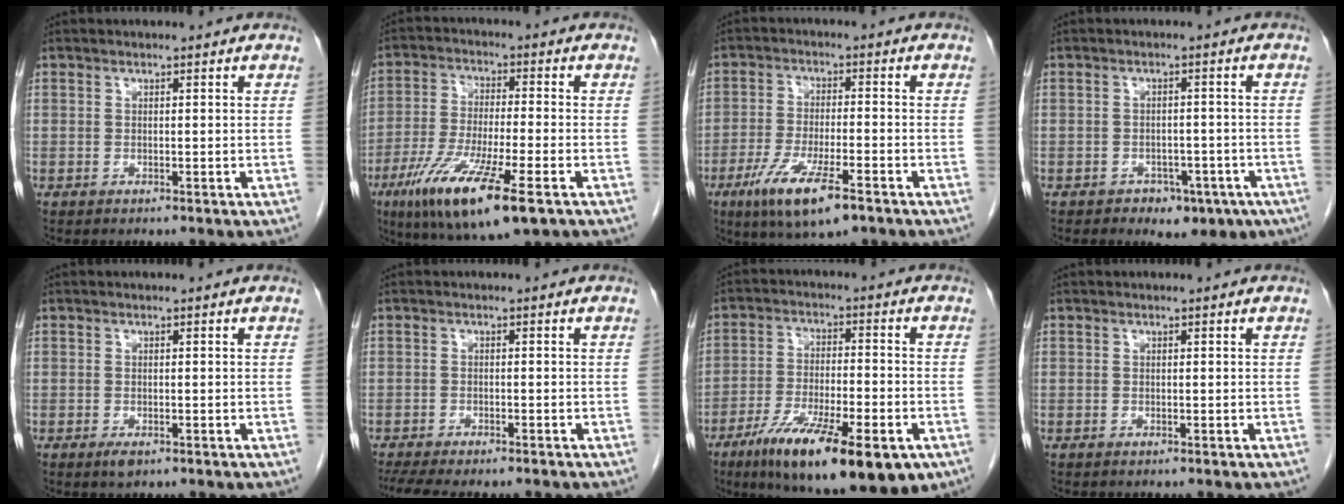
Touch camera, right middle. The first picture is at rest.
{"total": 15.1, "force": [-7.8, 2.0, 12.8], "torque": [-0.241, -0.038, -0.132]}
{"total": 10.4, "force": [-5.9, 2.1, 8.4], "torque": [-0.159, -0.023, -0.097]}
{"total": 6.6, "force": [-4.1, 4.5, 2.7], "torque": [-0.019, 0.012, -0.049]}
{"total": 1.4, "force": [-0.8, 0.6, 1.1], "torque": [-0.018, -0.001, -0.009]}
{"total": 9.7, "force": [-8.2, 2.1, 4.8], "torque": [-0.074, -0.006, -0.119]}
{"total": 18.2, "force": [-10.6, 4.5, 14.2], "torque": [-0.205, -0.028, -0.169]}
{"total": 0.0}